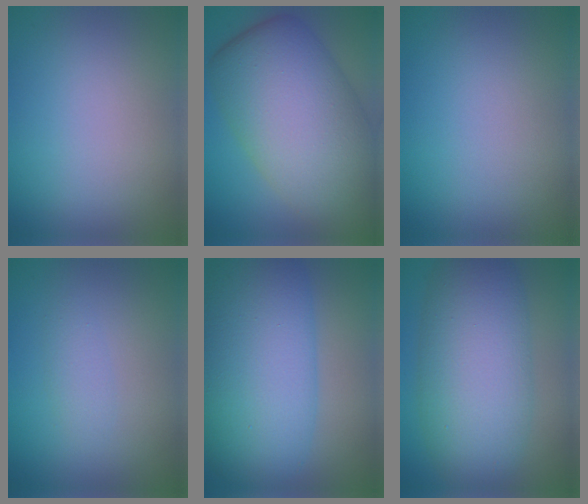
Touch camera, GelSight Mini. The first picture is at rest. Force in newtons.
{"total": 13.9, "press": 13.9, "slide": 0.6}
{"total": 0.0}
{"total": 1.3, "press": 1.3, "slide": 0.1}
{"total": 12.0, "press": 12.0, "slide": 0.2}
{"total": 9.6, "press": 9.6, "slide": 0.2}